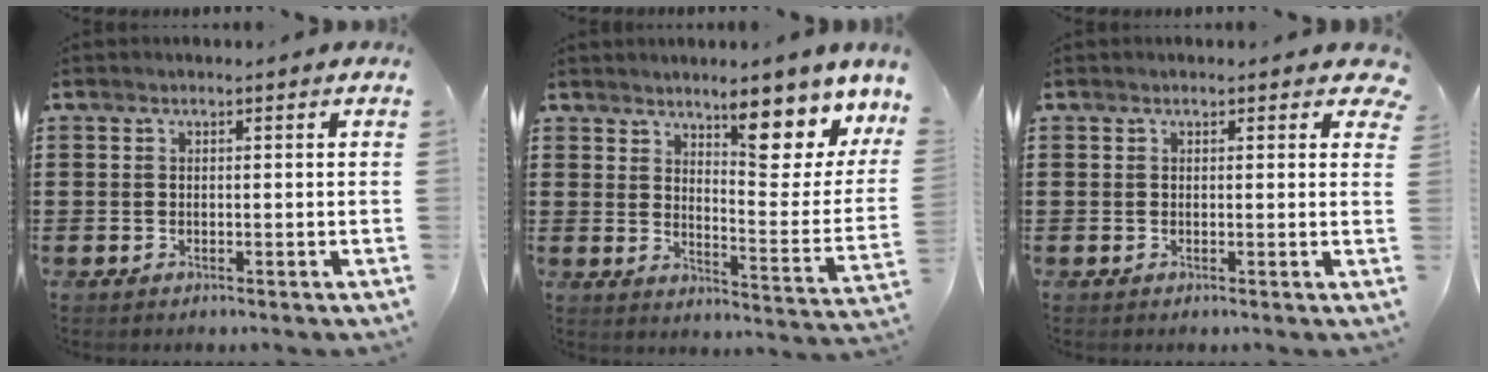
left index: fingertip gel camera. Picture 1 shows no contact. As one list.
[{"total": 10.1, "force": [8.0, 2.1, 5.8], "torque": [-0.072, -0.060, 0.131]}, {"total": 0.9, "force": [0.5, 0.6, 0.4], "torque": [-0.002, 0.005, 0.007]}]